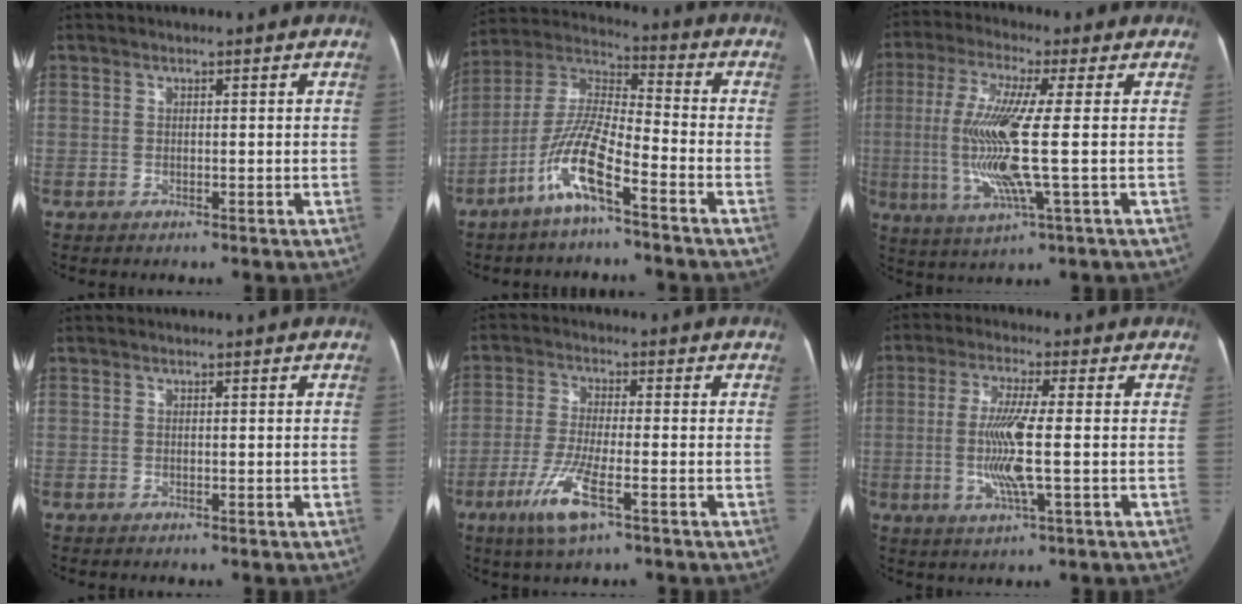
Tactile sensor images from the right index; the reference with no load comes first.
{"total": 11.4, "force": [-6.3, 1.5, 9.4], "torque": [-0.201, 0.003, -0.128]}
{"total": 13.1, "force": [-0.8, 0.4, 13.0], "torque": [-0.277, -0.007, -0.020]}
{"total": 0.0}
{"total": 8.3, "force": [-4.1, 1.3, 7.0], "torque": [-0.151, -0.018, -0.077]}
{"total": 8.7, "force": [-1.1, 0.5, 8.6], "torque": [-0.176, -0.006, -0.023]}